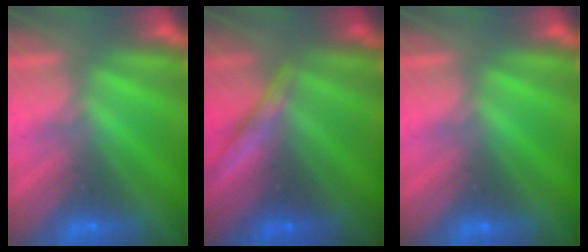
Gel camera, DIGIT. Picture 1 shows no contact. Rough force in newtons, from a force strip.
{"total": 2.2}
{"total": 0.0}